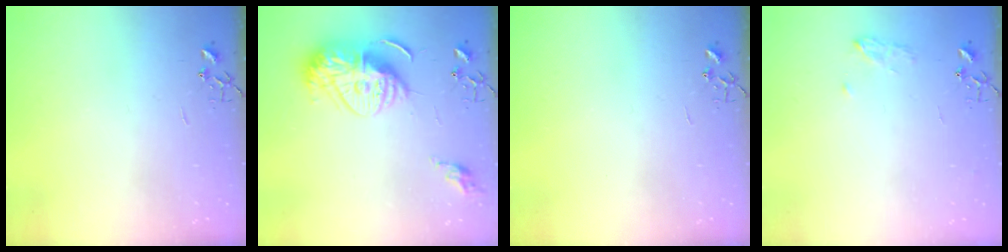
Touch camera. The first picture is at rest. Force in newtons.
{"total": 15.5, "press": 15.4, "slide": 1.4}
{"total": 0.0}
{"total": 8.4, "press": 8.4, "slide": 0.9}